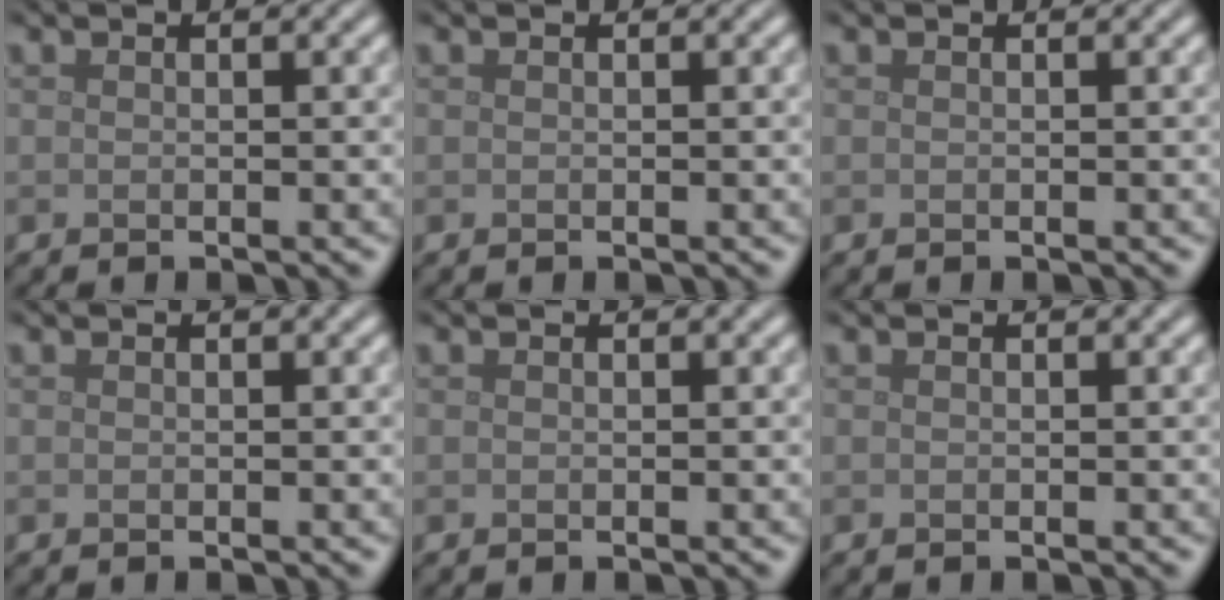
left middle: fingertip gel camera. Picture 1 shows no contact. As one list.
[{"total": 0.0}, {"total": 0.0}, {"total": 0.0}, {"total": 0.0}, {"total": 0.0}]